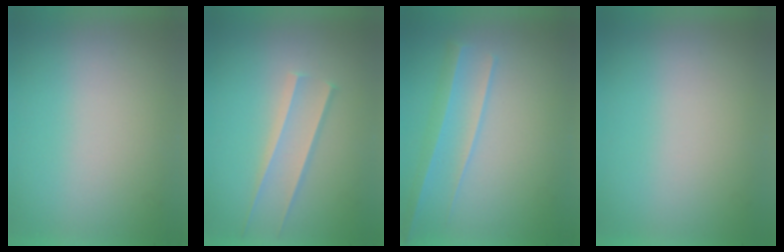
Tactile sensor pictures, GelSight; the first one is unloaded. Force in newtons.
{"total": 1.6}
{"total": 2.2}
{"total": 0.0}